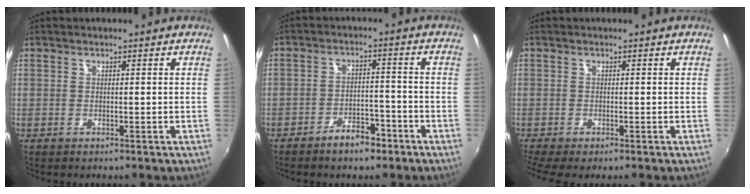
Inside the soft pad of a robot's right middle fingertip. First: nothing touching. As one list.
[{"total": 5.7, "force": [-4.2, 2.5, 2.9], "torque": [-0.060, 0.008, -0.059]}, {"total": 2.8, "force": [-2.2, 0.2, 1.7], "torque": [-0.037, -0.019, -0.037]}]